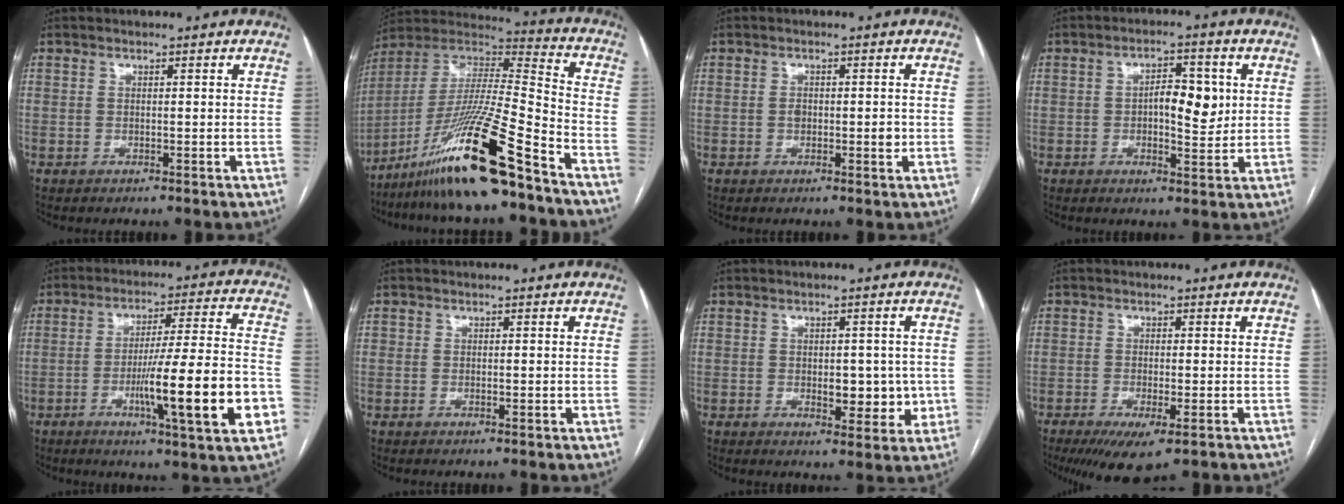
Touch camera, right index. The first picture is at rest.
{"total": 21.5, "force": [-14.5, 0.2, 16.0], "torque": [-0.326, -0.023, -0.267]}
{"total": 2.3, "force": [-0.2, 1.2, 2.0], "torque": [-0.028, 0.003, 0.000]}
{"total": 6.5, "force": [0.6, 2.6, 5.9], "torque": [-0.091, 0.007, 0.009]}
{"total": 17.6, "force": [-5.3, 0.3, 16.8], "torque": [-0.243, -0.004, -0.077]}
{"total": 0.9, "force": [-0.2, 0.5, 0.7], "torque": [-0.009, 0.003, 0.000]}
{"total": 6.1, "force": [-0.8, 3.3, 5.1], "torque": [-0.056, 0.005, 0.000]}
{"total": 7.2, "force": [-4.5, 1.7, 5.4], "torque": [-0.083, -0.018, -0.069]}